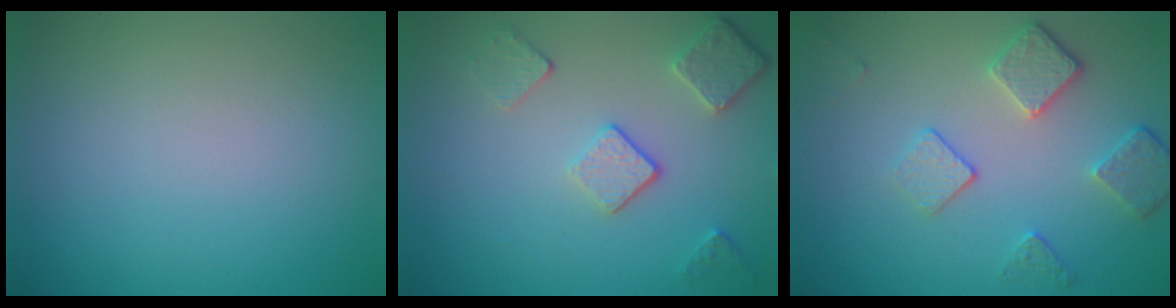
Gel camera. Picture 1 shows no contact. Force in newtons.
{"total": 3.5, "press": 2.8, "slide": 2.1}
{"total": 3.7, "press": 2.9, "slide": 2.3}